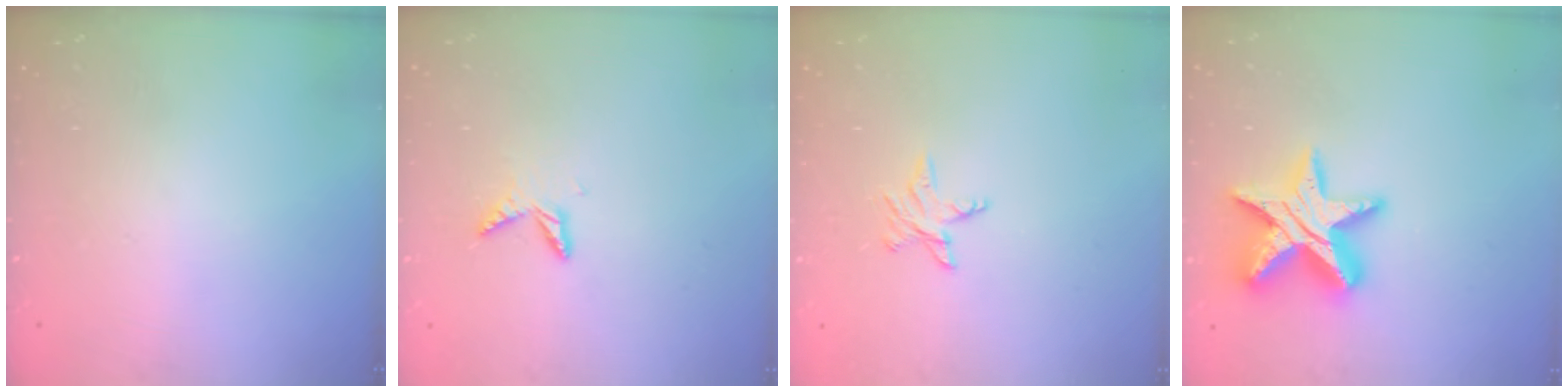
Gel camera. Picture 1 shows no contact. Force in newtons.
{"total": 5.4, "press": 5.3, "slide": 0.5}
{"total": 4.4, "press": 4.4, "slide": 0.6}
{"total": 16.2, "press": 16.2, "slide": 1.1}